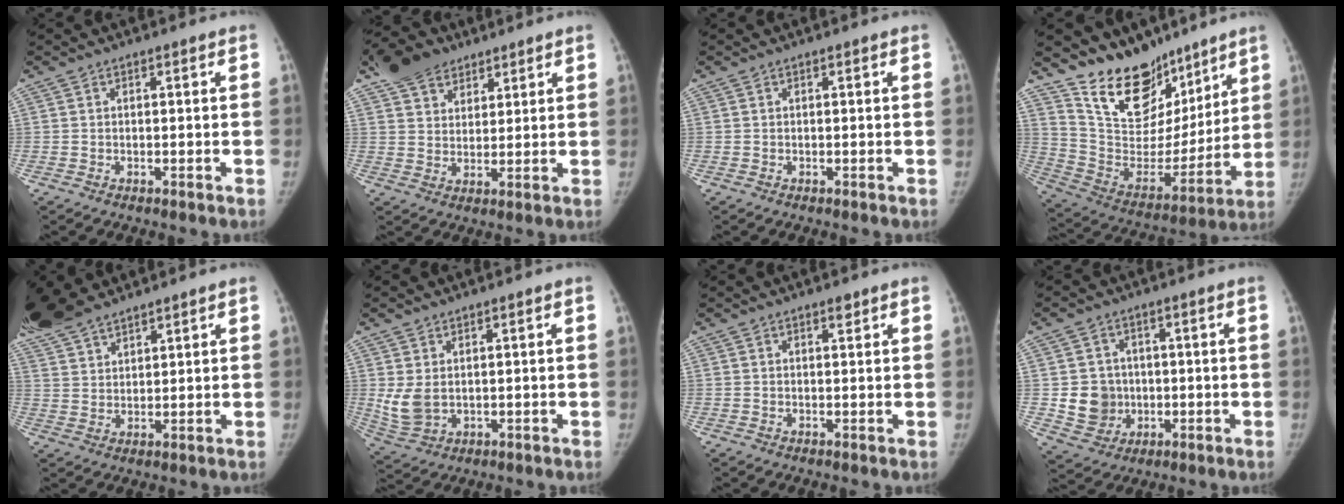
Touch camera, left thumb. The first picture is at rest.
{"total": 9.5, "force": [6.3, 6.3, 3.3], "torque": [-0.030, -0.014, 0.109]}
{"total": 0.0}
{"total": 19.5, "force": [15.6, 9.6, 6.8], "torque": [-0.061, -0.100, 0.278]}
{"total": 11.9, "force": [10.1, 4.0, 4.8], "torque": [-0.106, -0.002, 0.204]}
{"total": 5.8, "force": [1.0, 4.1, 4.0], "torque": [-0.085, -0.011, 0.035]}
{"total": 1.0, "force": [0.7, 0.4, 0.6], "torque": [-0.006, -0.004, 0.012]}
{"total": 7.8, "force": [-0.2, 7.3, 2.9], "torque": [-0.017, 0.005, 0.006]}